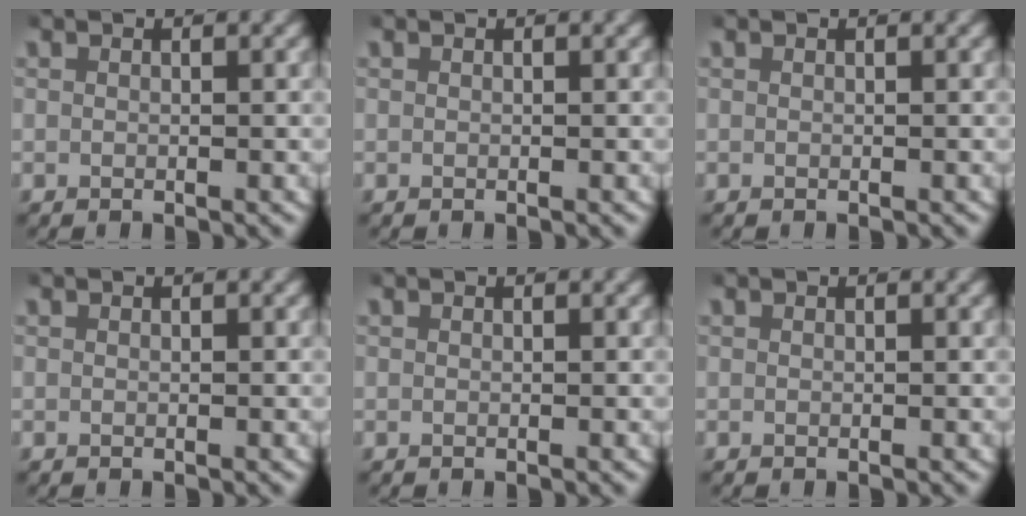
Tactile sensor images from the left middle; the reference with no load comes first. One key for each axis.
{"total": 0.0}
{"total": 0.0}
{"total": 0.0}
{"total": 0.0}
{"total": 0.0}